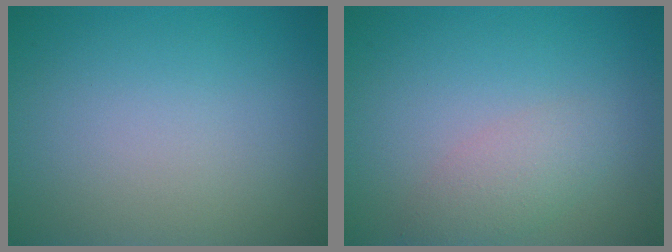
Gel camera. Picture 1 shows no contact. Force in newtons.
{"total": 2.3, "press": 2.3, "slide": 0.1}